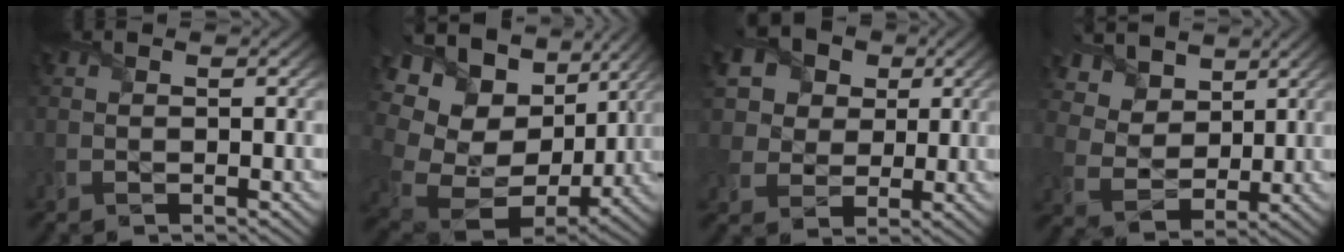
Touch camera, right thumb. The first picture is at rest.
{"total": 18.0, "force": [3.6, 13.5, 11.3], "torque": [-0.279, -0.026, 0.113]}
{"total": 14.2, "force": [6.6, 11.2, 5.7], "torque": [-0.201, 0.028, 0.142]}
{"total": 9.0, "force": [5.5, 6.0, 3.9], "torque": [-0.124, 0.000, 0.102]}